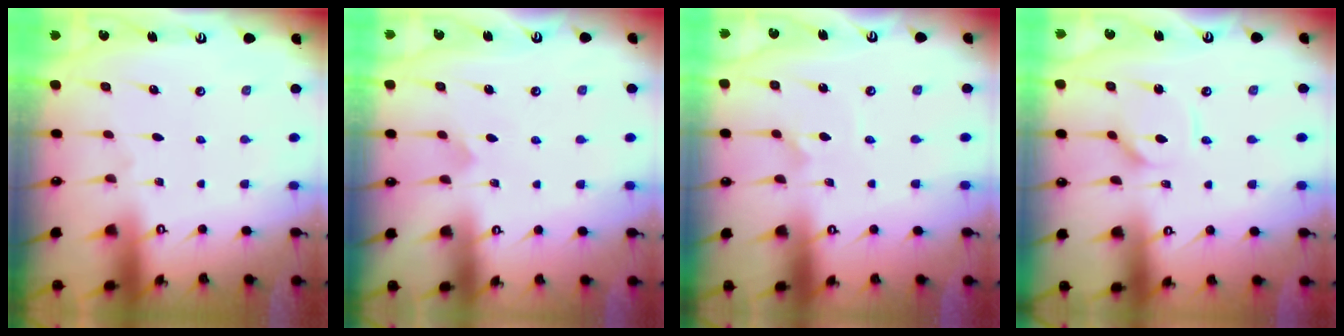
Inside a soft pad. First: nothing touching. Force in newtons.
{"total": 4.9, "press": 4.9, "slide": 0.5}
{"total": 1.1, "press": 1.0, "slide": 0.2}
{"total": 4.4, "press": 4.4, "slide": 0.5}